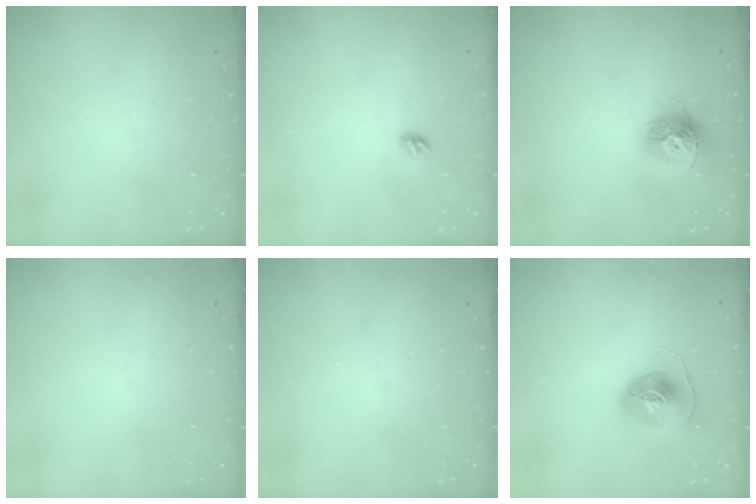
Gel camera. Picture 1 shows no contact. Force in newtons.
{"total": 4.5, "press": 4.4, "slide": 0.9}
{"total": 12.2, "press": 12.1, "slide": 1.0}
{"total": 0.0}
{"total": 0.0}
{"total": 9.6, "press": 9.6, "slide": 0.8}